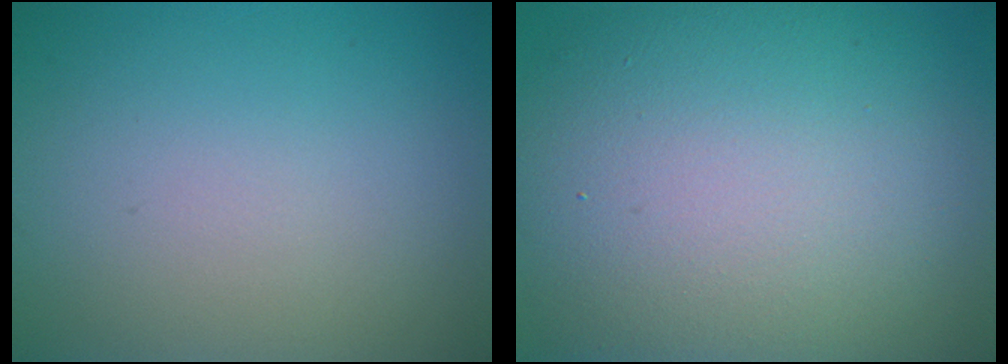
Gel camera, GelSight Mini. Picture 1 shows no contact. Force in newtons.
{"total": 14.9, "press": 14.9, "slide": 1.1}